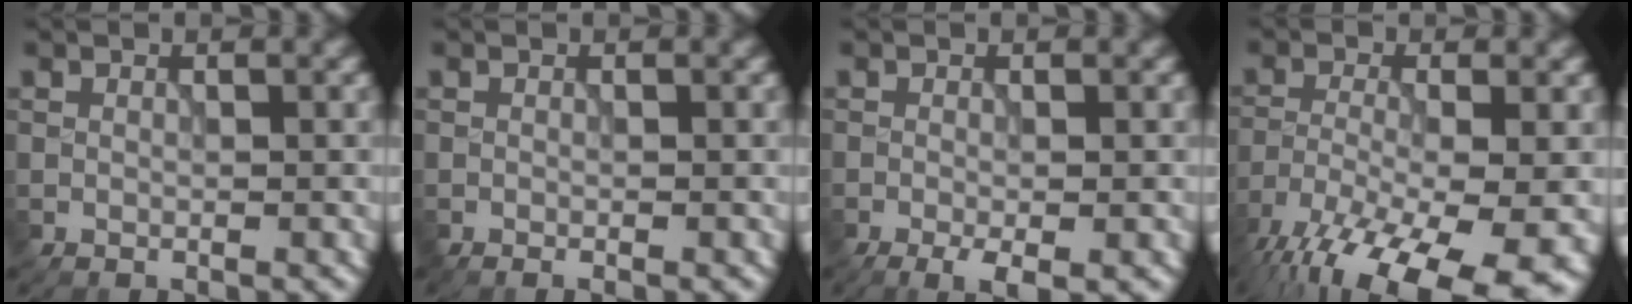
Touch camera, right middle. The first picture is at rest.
{"total": 0.6, "force": [-0.5, 0.0, 0.4], "torque": [-0.004, -0.006, -0.009]}
{"total": 2.3, "force": [-1.2, 0.5, 1.9], "torque": [-0.035, -0.007, -0.021]}
{"total": 15.3, "force": [-10.8, 4.8, 9.8], "torque": [-0.179, -0.046, -0.155]}